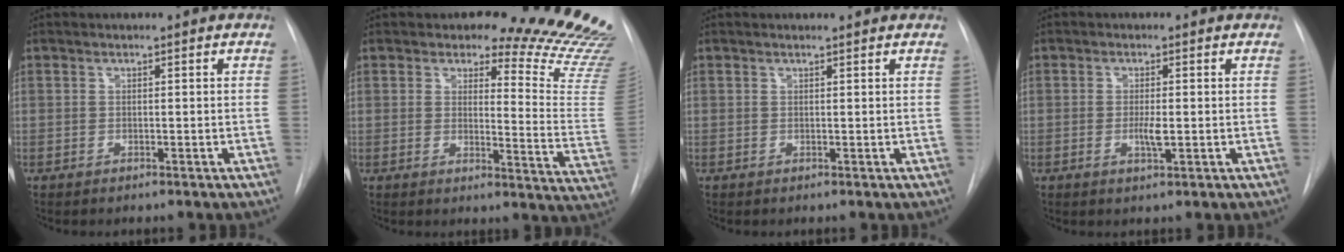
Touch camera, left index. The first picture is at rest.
{"total": 15.7, "force": [14.7, 2.5, 5.0], "torque": [-0.038, -0.131, 0.141]}
{"total": 1.6, "force": [1.6, 0.1, 0.4], "torque": [-0.013, 0.010, 0.018]}
{"total": 2.4, "force": [-0.3, 0.5, 2.3], "torque": [-0.045, -0.003, -0.004]}